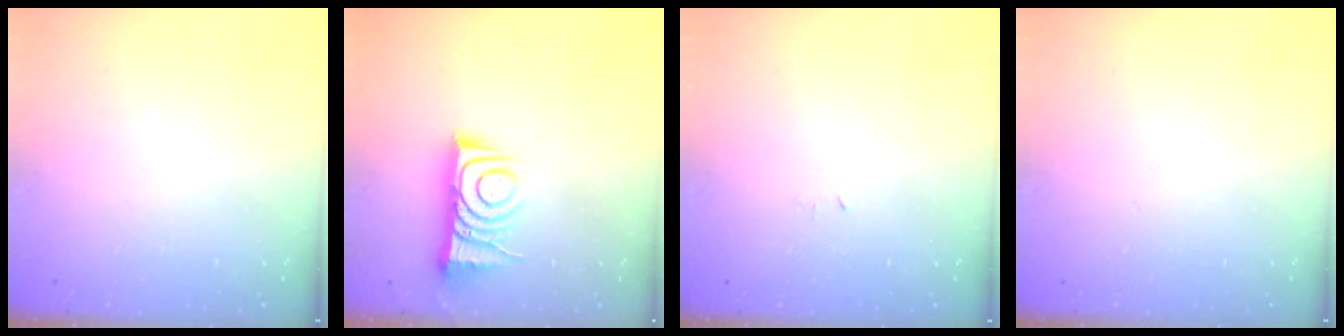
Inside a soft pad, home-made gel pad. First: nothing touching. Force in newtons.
{"total": 9.9, "press": 9.8, "slide": 1.1}
{"total": 2.9, "press": 2.9, "slide": 0.4}
{"total": 0.0}